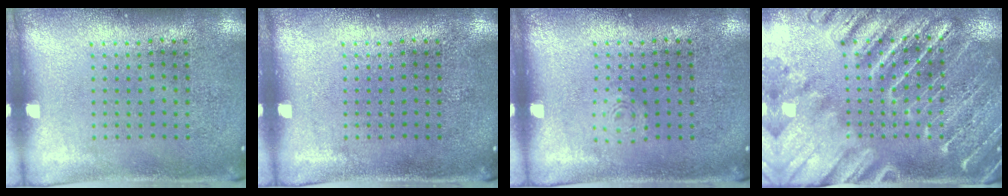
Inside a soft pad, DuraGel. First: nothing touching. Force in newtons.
{"total": 0.0}
{"total": 0.5, "press": 0.5, "slide": 0.2}
{"total": 3.8, "press": 3.7, "slide": 1.1}